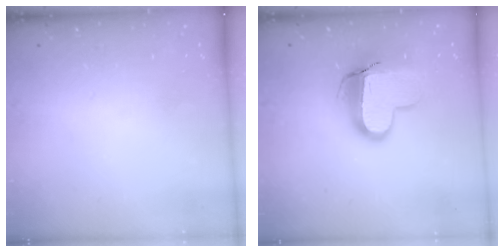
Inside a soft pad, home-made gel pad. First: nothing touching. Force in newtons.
{"total": 12.3, "press": 12.2, "slide": 1.3}